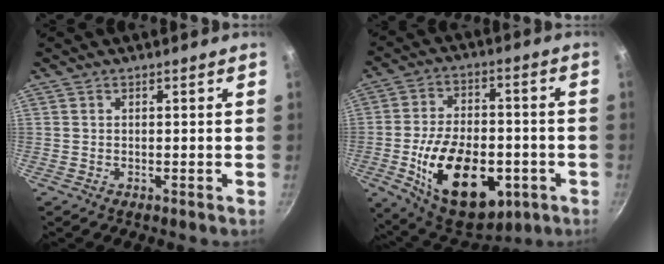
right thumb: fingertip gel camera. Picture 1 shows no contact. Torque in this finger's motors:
{"motor_torque": [-0.13, 1.18, 1.65, -1.12, 0.27]}